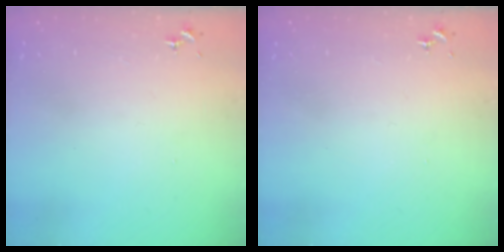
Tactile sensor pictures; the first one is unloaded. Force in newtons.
{"total": 0.0}